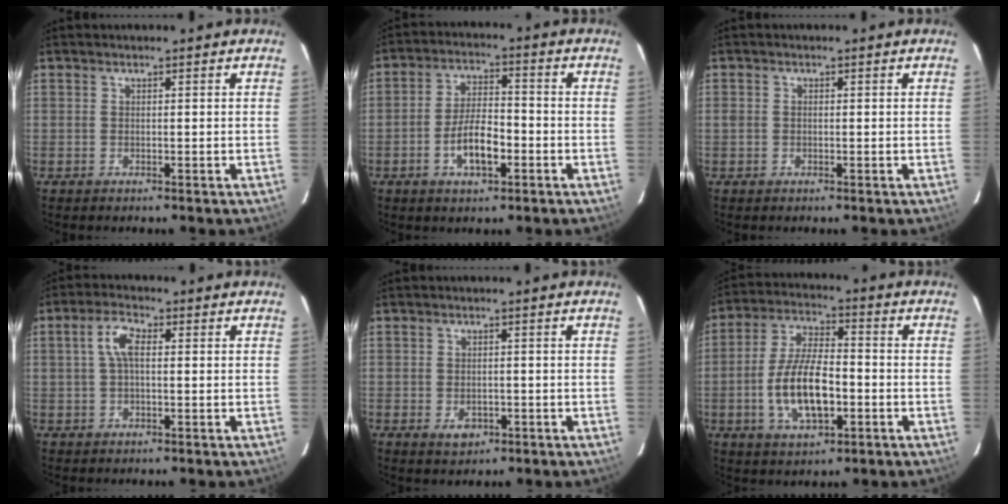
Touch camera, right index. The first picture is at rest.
{"total": 7.9, "force": [-3.1, 3.2, 6.5], "torque": [-0.130, 0.006, -0.052]}
{"total": 1.2, "force": [-0.4, 1.0, 0.5], "torque": [-0.008, 0.001, -0.008]}
{"total": 4.5, "force": [0.6, 1.8, 4.1], "torque": [-0.083, 0.012, 0.010]}
{"total": 3.2, "force": [-1.2, 2.4, 1.8], "torque": [-0.035, -0.004, -0.011]}
{"total": 12.6, "force": [-3.2, 5.3, 10.9], "torque": [-0.224, 0.002, -0.054]}